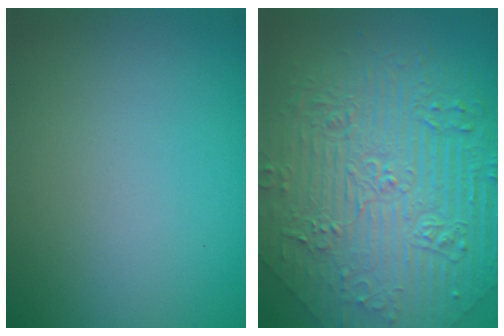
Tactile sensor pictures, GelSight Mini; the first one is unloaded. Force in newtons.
{"total": 10.8, "press": 7.5, "slide": 7.7}